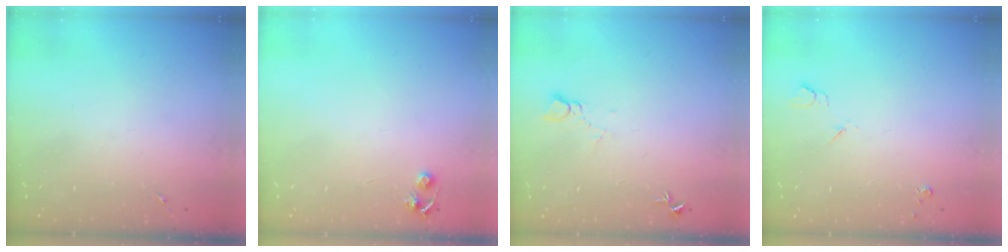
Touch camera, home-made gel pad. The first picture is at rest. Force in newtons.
{"total": 4.8, "press": 4.8, "slide": 0.6}
{"total": 3.3, "press": 3.3, "slide": 0.3}
{"total": 3.6, "press": 3.5, "slide": 0.8}